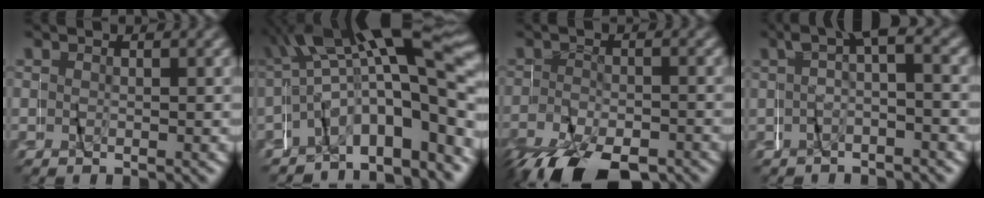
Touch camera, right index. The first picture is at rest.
{"total": 10.6, "force": [0.2, 4.6, 9.6], "torque": [-0.131, 0.020, -0.002]}
{"total": 8.0, "force": [-6.1, 3.5, 3.7], "torque": [-0.082, -0.024, -0.085]}
{"total": 2.0, "force": [0.2, 0.2, 1.9], "torque": [-0.034, 0.018, -0.007]}